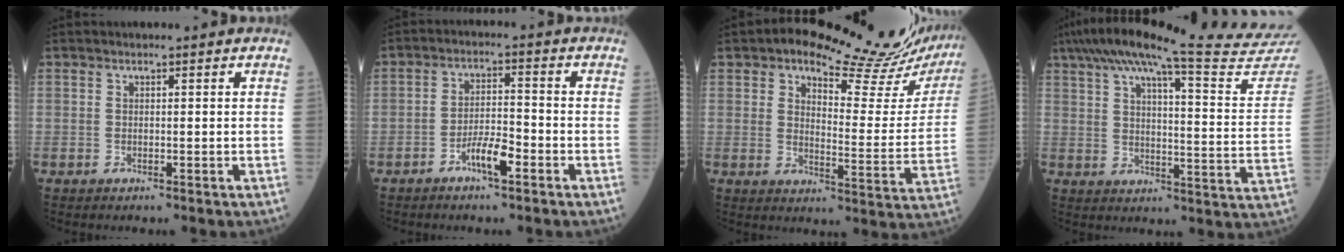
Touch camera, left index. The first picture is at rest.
{"total": 4.8, "force": [-3.0, 0.9, 3.7], "torque": [-0.073, -0.001, -0.057]}
{"total": 18.5, "force": [16.8, 4.1, 6.7], "torque": [-0.079, -0.057, 0.190]}
{"total": 27.1, "force": [24.9, -0.3, 10.8], "torque": [-0.168, -0.079, 0.307]}